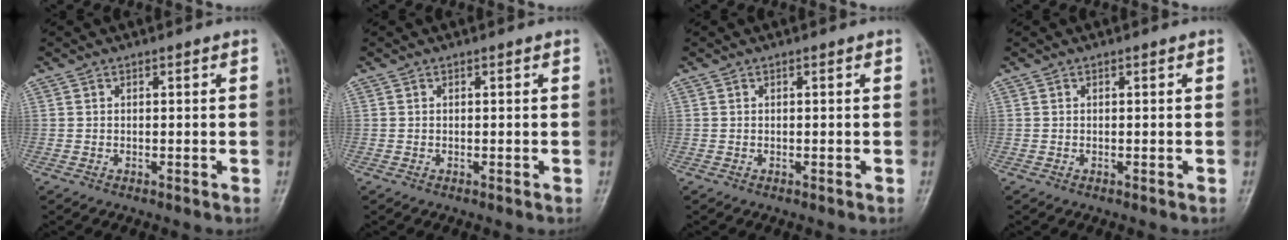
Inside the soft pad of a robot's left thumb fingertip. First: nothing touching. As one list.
[{"total": 0.0}, {"total": 0.0}, {"total": 0.0}]